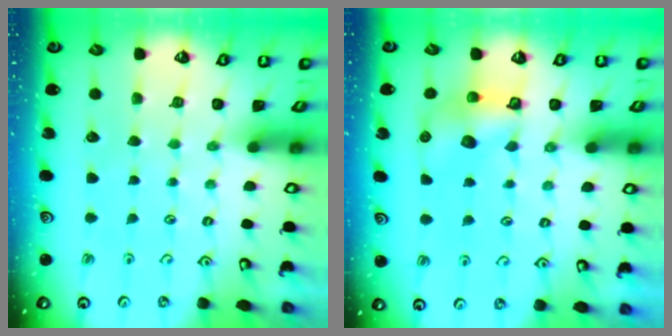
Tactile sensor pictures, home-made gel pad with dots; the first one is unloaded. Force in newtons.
{"total": 7.1, "press": 7.1, "slide": 0.2}